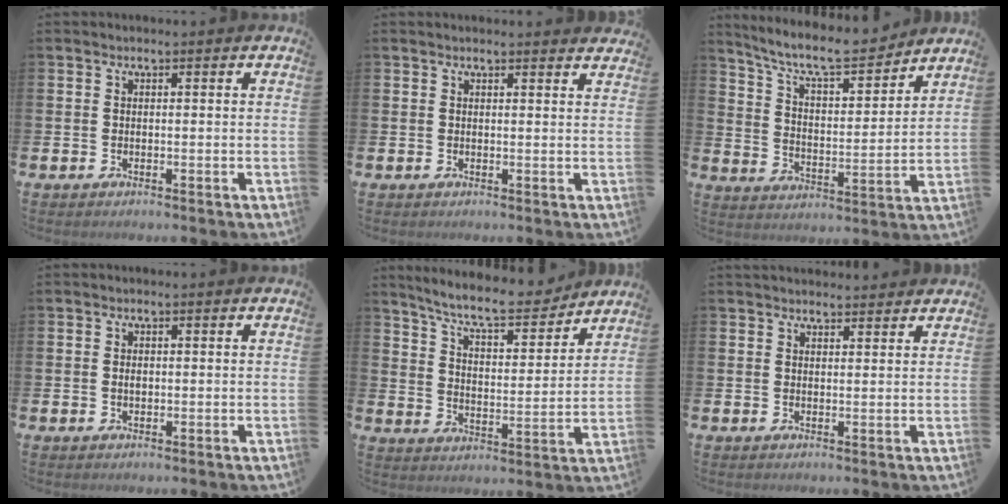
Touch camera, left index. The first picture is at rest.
{"total": 1.1, "force": [1.1, 0.0, 0.0], "torque": [0.009, -0.009, 0.019]}
{"total": 8.8, "force": [8.0, 1.8, 3.3], "torque": [-0.094, -0.053, 0.138]}
{"total": 0.9, "force": [0.0, 0.6, 0.7], "torque": [-0.013, 0.004, -0.001]}
{"total": 8.9, "force": [8.1, 1.6, 3.2], "torque": [-0.083, -0.055, 0.139]}
{"total": 2.2, "force": [2.2, 0.4, 0.0], "torque": [0.006, -0.011, 0.037]}